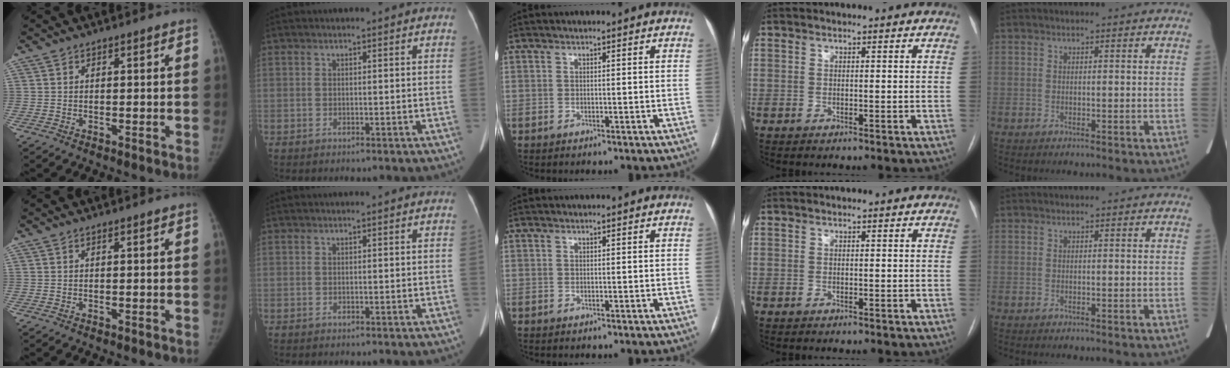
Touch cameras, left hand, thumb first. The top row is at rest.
{}